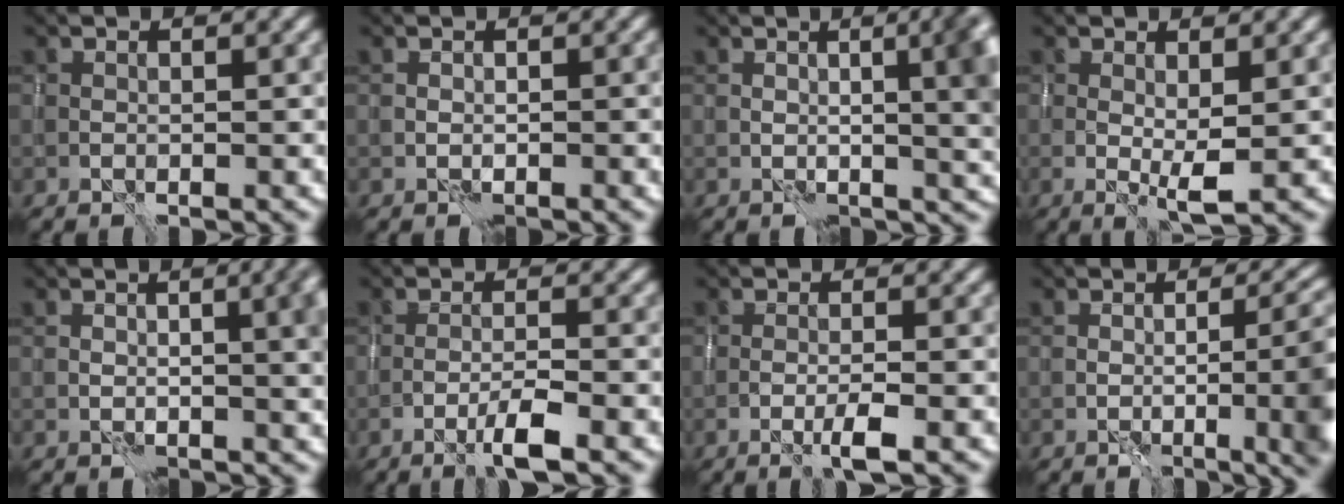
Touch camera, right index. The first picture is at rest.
{"total": 0.0}
{"total": 9.4, "force": [1.0, 3.7, 8.6], "torque": [-0.069, 0.017, 0.006]}
{"total": 2.5, "force": [0.1, 0.4, 2.4], "torque": [-0.046, -0.009, 0.004]}
{"total": 5.9, "force": [0.9, 2.3, 5.4], "torque": [-0.041, 0.012, 0.011]}
{"total": 3.0, "force": [-1.6, 0.2, 2.5], "torque": [-0.043, 0.008, -0.037]}
{"total": 2.2, "force": [-0.9, 0.2, 2.0], "torque": [-0.035, 0.004, -0.022]}
{"total": 9.4, "force": [-1.1, 3.6, 8.6], "torque": [-0.079, 0.002, -0.009]}